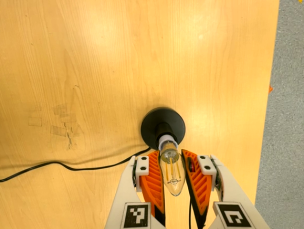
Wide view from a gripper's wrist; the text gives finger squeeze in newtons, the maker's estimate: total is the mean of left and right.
{"total": 21.4, "left": 23.4, "right": 19.5}